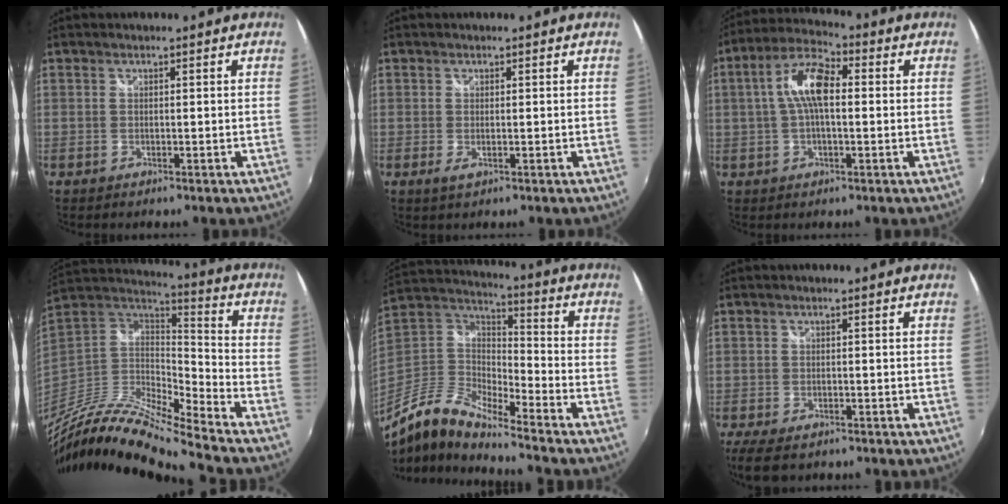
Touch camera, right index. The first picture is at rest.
{"total": 1.6, "force": [-0.4, 0.6, 1.4], "torque": [-0.029, -0.004, -0.005]}
{"total": 9.2, "force": [0.8, 3.7, 8.4], "torque": [-0.169, 0.023, 0.010]}
{"total": 19.9, "force": [-16.3, 1.4, 11.2], "torque": [-0.211, -0.039, -0.319]}
{"total": 13.1, "force": [-9.6, 2.9, 8.5], "torque": [-0.172, -0.005, -0.200]}
{"total": 6.2, "force": [-4.4, 2.7, 3.5], "torque": [-0.086, -0.026, -0.077]}